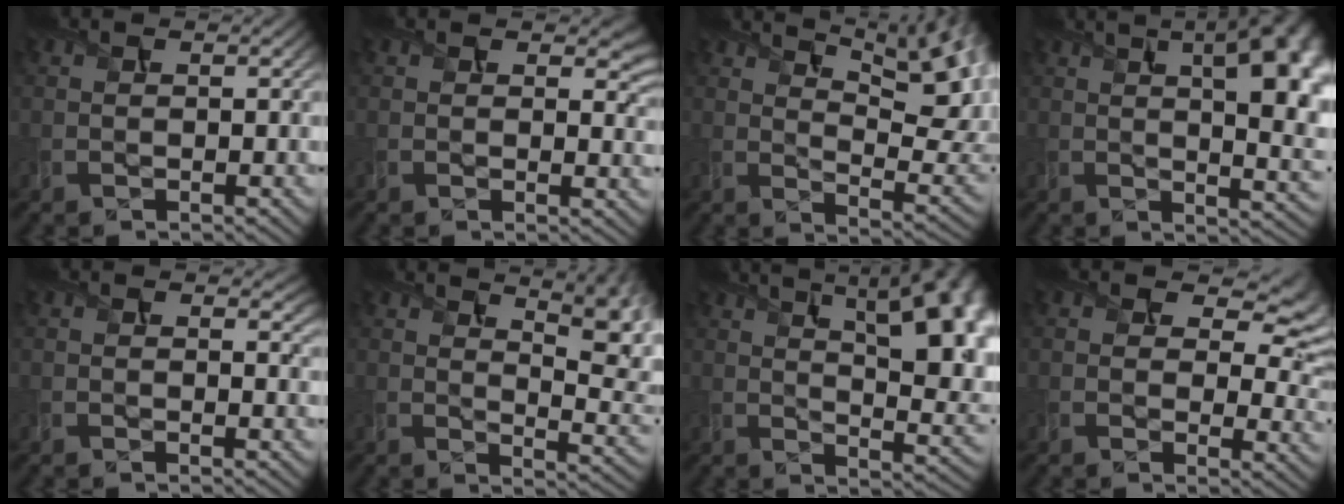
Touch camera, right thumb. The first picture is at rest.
{"total": 4.1, "force": [1.6, 2.0, 3.2], "torque": [-0.050, -0.006, 0.025]}
{"total": 15.8, "force": [8.6, 5.8, 11.9], "torque": [-0.182, 0.022, 0.132]}
{"total": 17.6, "force": [4.6, 7.3, 15.3], "torque": [-0.185, 0.045, 0.071]}
{"total": 2.3, "force": [0.9, 1.0, 1.8], "torque": [-0.034, -0.006, 0.013]}
{"total": 11.4, "force": [5.8, 3.6, 9.0], "torque": [-0.111, 0.013, 0.085]}
{"total": 19.2, "force": [6.9, 8.3, 15.9], "torque": [-0.200, 0.050, 0.109]}
{"total": 9.5, "force": [3.8, 5.9, 6.4], "torque": [-0.096, -0.012, 0.066]}